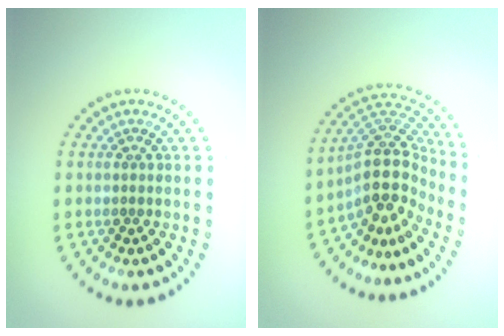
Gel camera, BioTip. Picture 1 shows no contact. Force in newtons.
{"total": 4.9, "press": 3.7, "slide": 3.3}